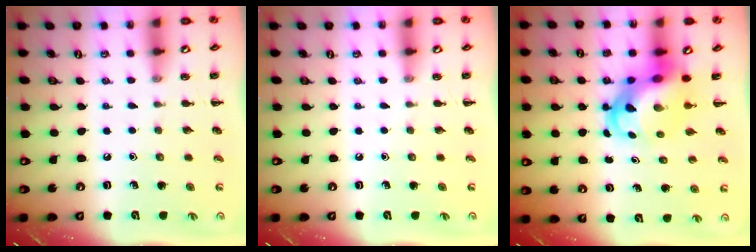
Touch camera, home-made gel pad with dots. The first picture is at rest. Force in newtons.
{"total": 0.0}
{"total": 7.3, "press": 7.0, "slide": 2.2}